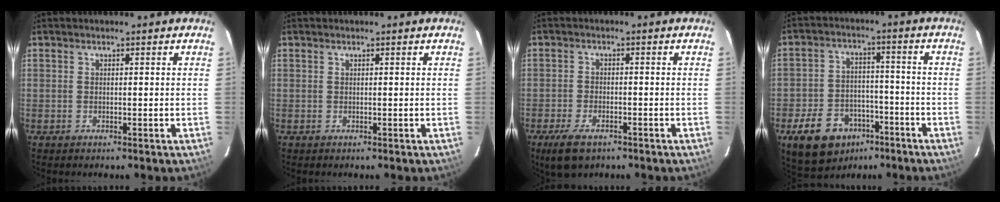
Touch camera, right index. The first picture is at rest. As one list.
[{"total": 0.0}, {"total": 6.6, "force": [-4.3, 3.0, 4.0], "torque": [-0.100, -0.015, -0.076]}, {"total": 14.7, "force": [-8.8, 9.8, 6.5], "torque": [-0.156, 0.015, -0.120]}]